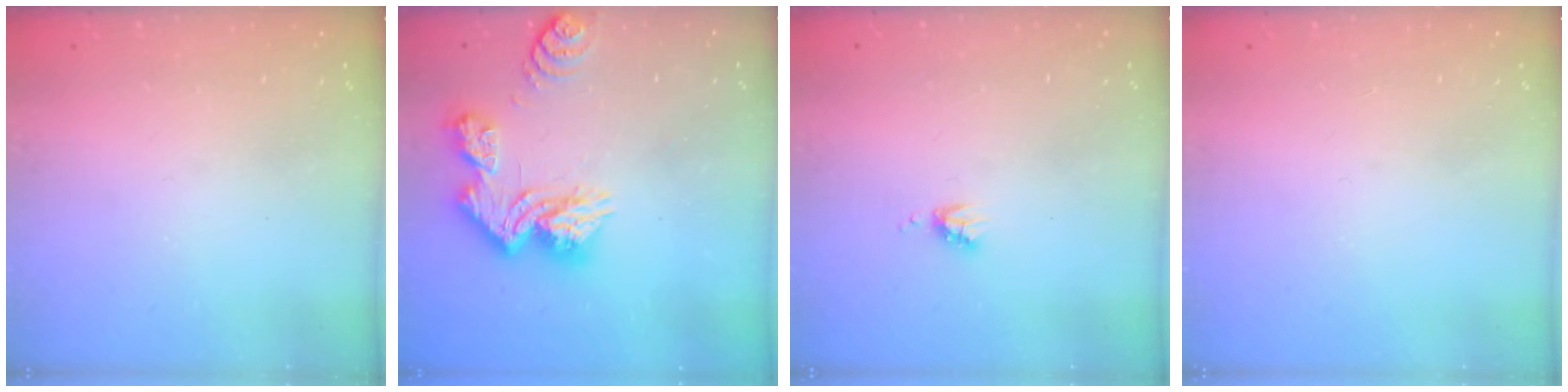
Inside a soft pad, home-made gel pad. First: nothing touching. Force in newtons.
{"total": 13.2, "press": 13.2, "slide": 1.2}
{"total": 3.7, "press": 3.7, "slide": 0.4}
{"total": 0.0}